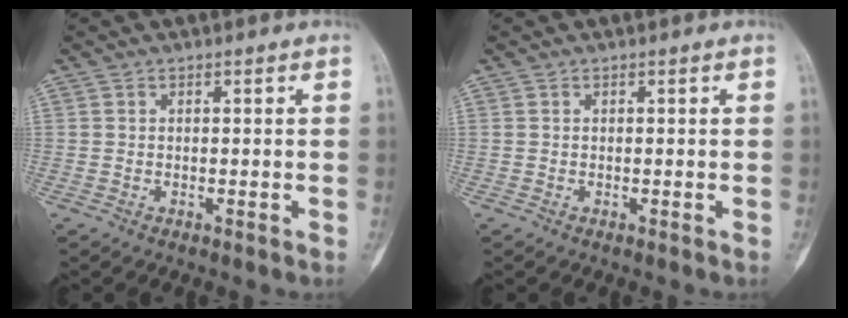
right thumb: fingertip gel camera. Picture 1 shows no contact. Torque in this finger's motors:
{"motor_torque": [0.12, 0.12, 0.05, -0.05, 0.02]}